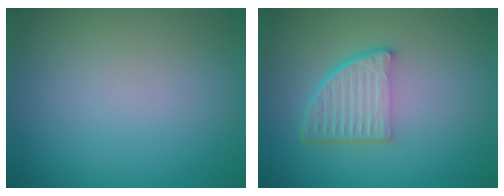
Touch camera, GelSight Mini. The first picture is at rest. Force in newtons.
{"total": 4.8, "press": 3.3, "slide": 3.5}